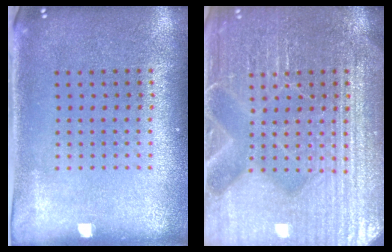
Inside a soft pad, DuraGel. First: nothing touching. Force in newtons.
{"total": 4.9, "press": 4.9, "slide": 0.6}